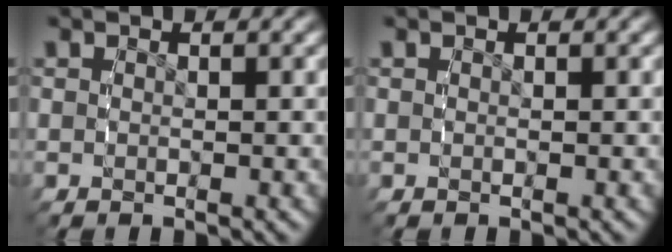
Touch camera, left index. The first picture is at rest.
{"total": 0.0}